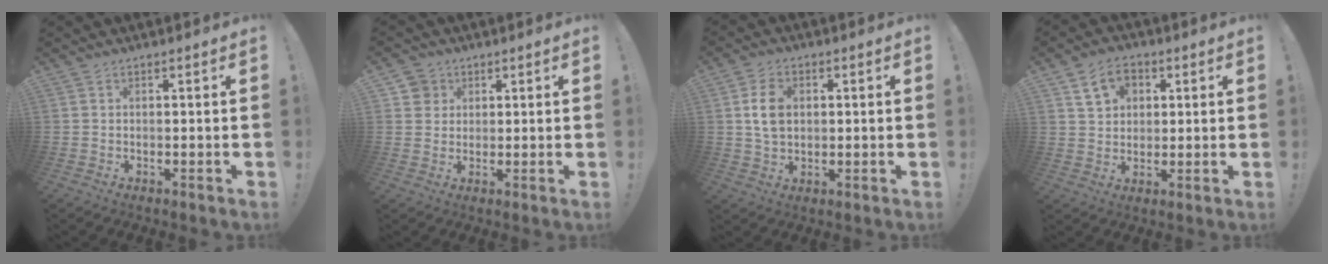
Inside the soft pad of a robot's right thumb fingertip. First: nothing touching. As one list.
[{"total": 5.0, "force": [2.1, 4.5, 0.6], "torque": [-0.007, -0.006, 0.041]}, {"total": 8.4, "force": [1.6, 6.2, 5.4], "torque": [-0.088, 0.002, 0.028]}, {"total": 8.6, "force": [3.9, 6.5, 4.1], "torque": [-0.062, -0.006, 0.077]}]